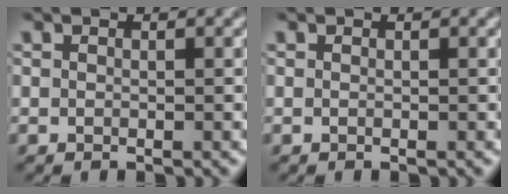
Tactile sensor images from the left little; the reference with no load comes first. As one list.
[{"total": 0.0}]